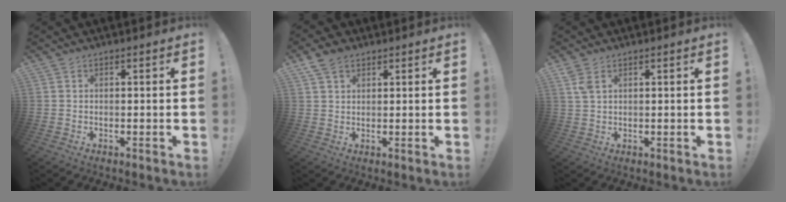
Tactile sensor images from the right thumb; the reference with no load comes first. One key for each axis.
{"total": 5.4, "fx": 3.4, "fy": 3.4, "fz": 2.6, "tx": -0.049, "ty": -0.007, "tz": 0.067}
{"total": 3.3, "fx": 1.9, "fy": 1.3, "fz": 2.3, "tx": -0.048, "ty": -0.004, "tz": 0.037}